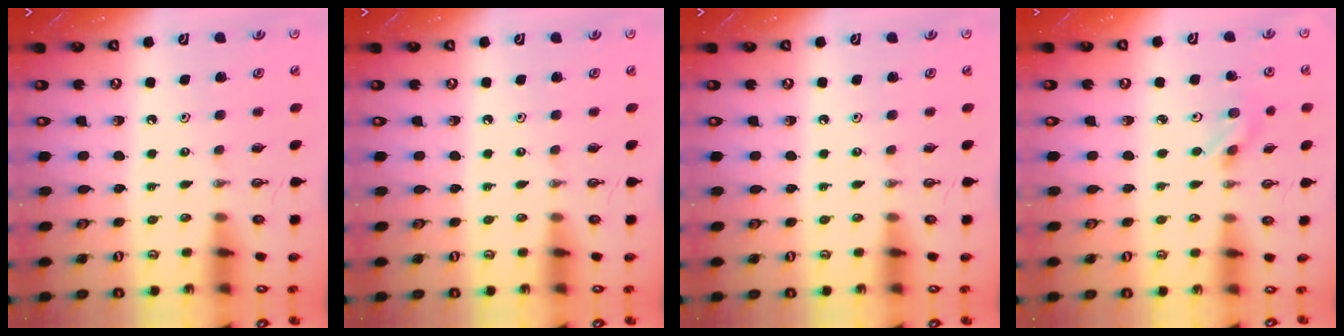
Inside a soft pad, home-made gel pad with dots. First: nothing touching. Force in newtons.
{"total": 0.0}
{"total": 0.0}
{"total": 2.2, "press": 2.1, "slide": 0.6}